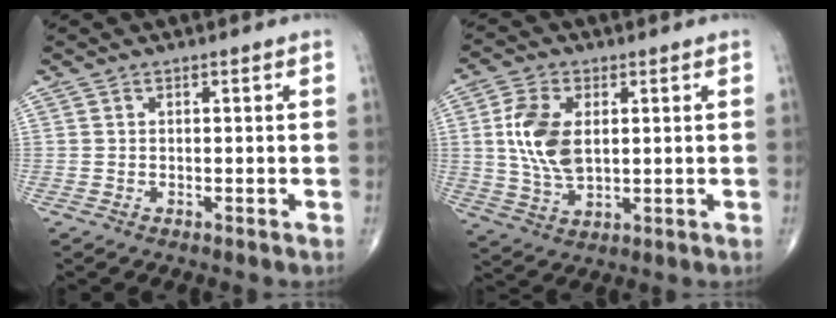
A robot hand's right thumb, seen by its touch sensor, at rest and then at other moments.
{"total": 8.0, "force": [1.2, 4.4, 6.6], "torque": [-0.138, -0.007, 0.027]}